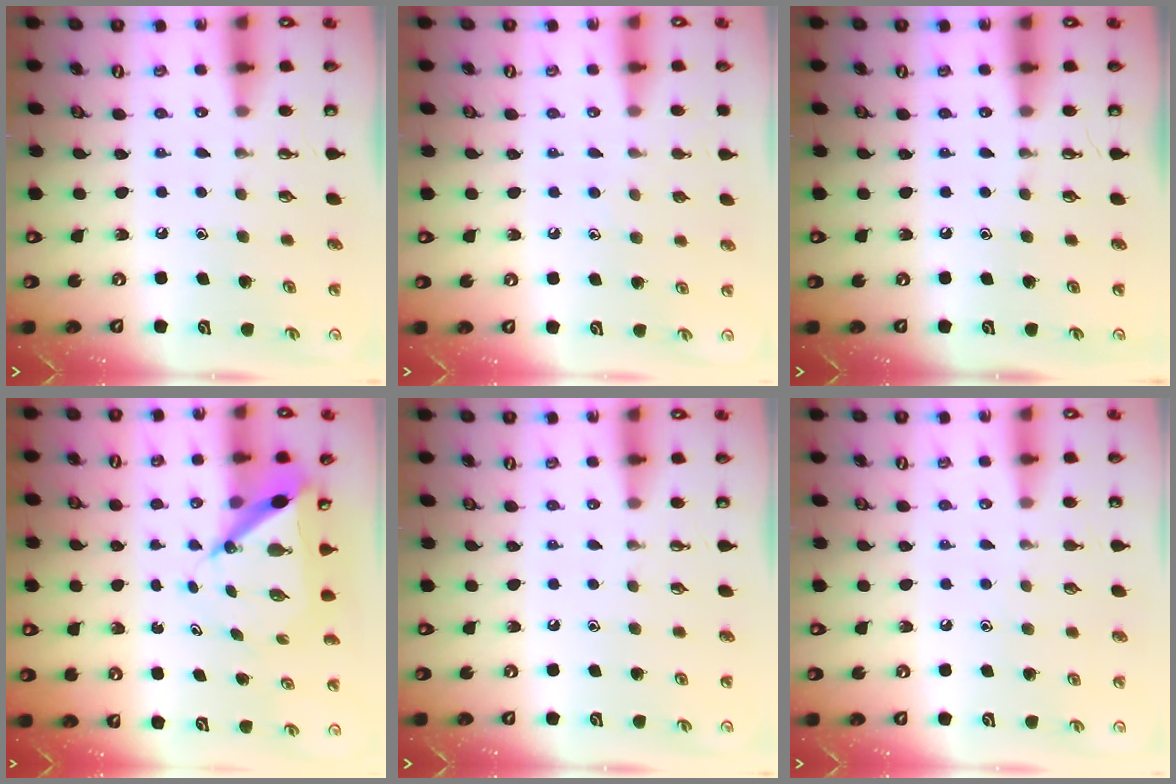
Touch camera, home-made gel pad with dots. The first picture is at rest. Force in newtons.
{"total": 5.8, "press": 5.7, "slide": 0.6}
{"total": 0.0}
{"total": 7.4, "press": 7.4, "slide": 0.5}
{"total": 0.0}
{"total": 3.4, "press": 3.3, "slide": 0.4}